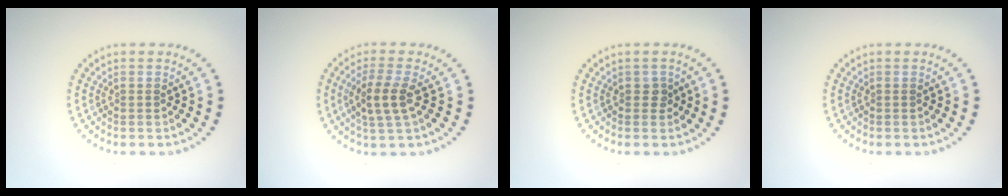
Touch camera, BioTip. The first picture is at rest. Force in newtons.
{"total": 3.0, "press": 2.6, "slide": 1.4}
{"total": 0.8, "press": 0.8, "slide": 0.3}
{"total": 0.0}